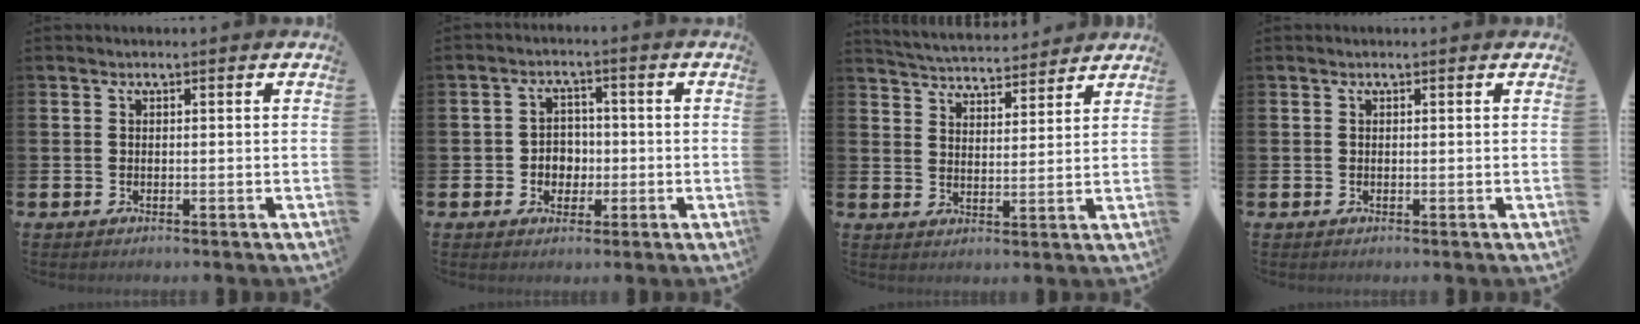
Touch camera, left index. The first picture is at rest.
{"total": 3.3, "force": [-0.5, 3.0, 1.2], "torque": [-0.021, 0.000, -0.018]}
{"total": 5.0, "force": [5.0, 0.5, 0.1], "torque": [-0.018, -0.034, 0.088]}
{"total": 0.0}